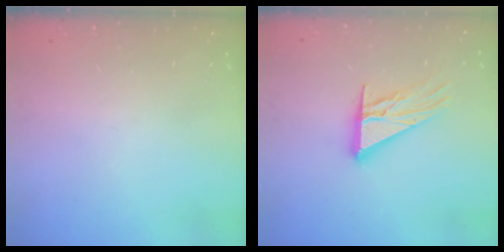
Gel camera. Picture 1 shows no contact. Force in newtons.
{"total": 13.6, "press": 13.5, "slide": 1.3}